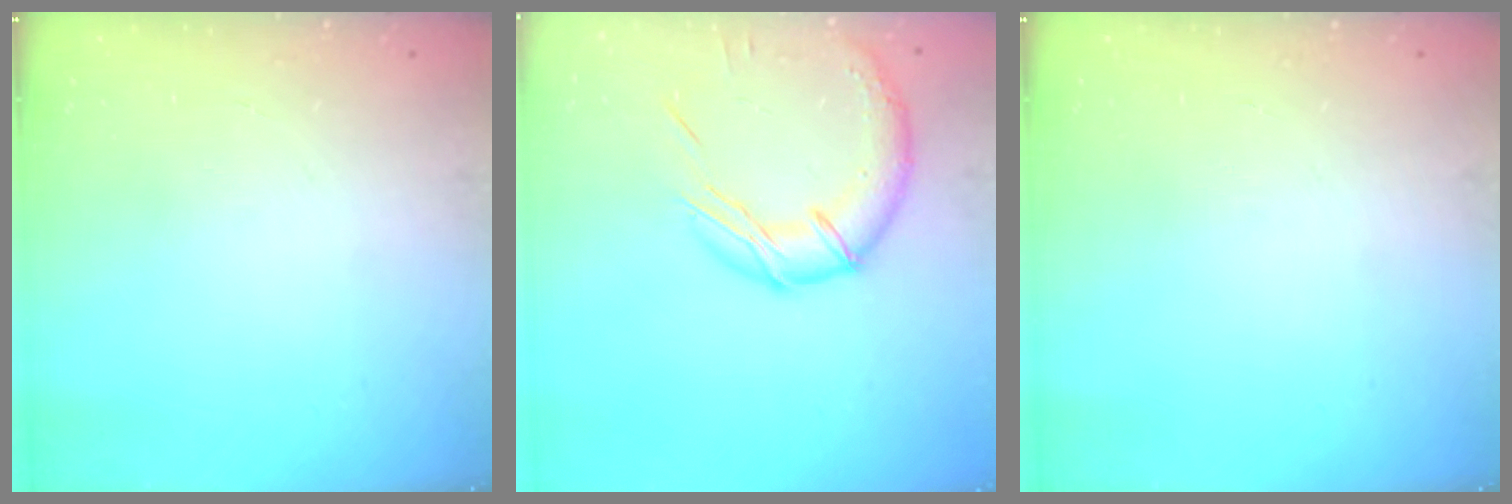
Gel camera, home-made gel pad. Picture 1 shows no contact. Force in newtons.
{"total": 12.5, "press": 12.4, "slide": 0.7}
{"total": 0.0}